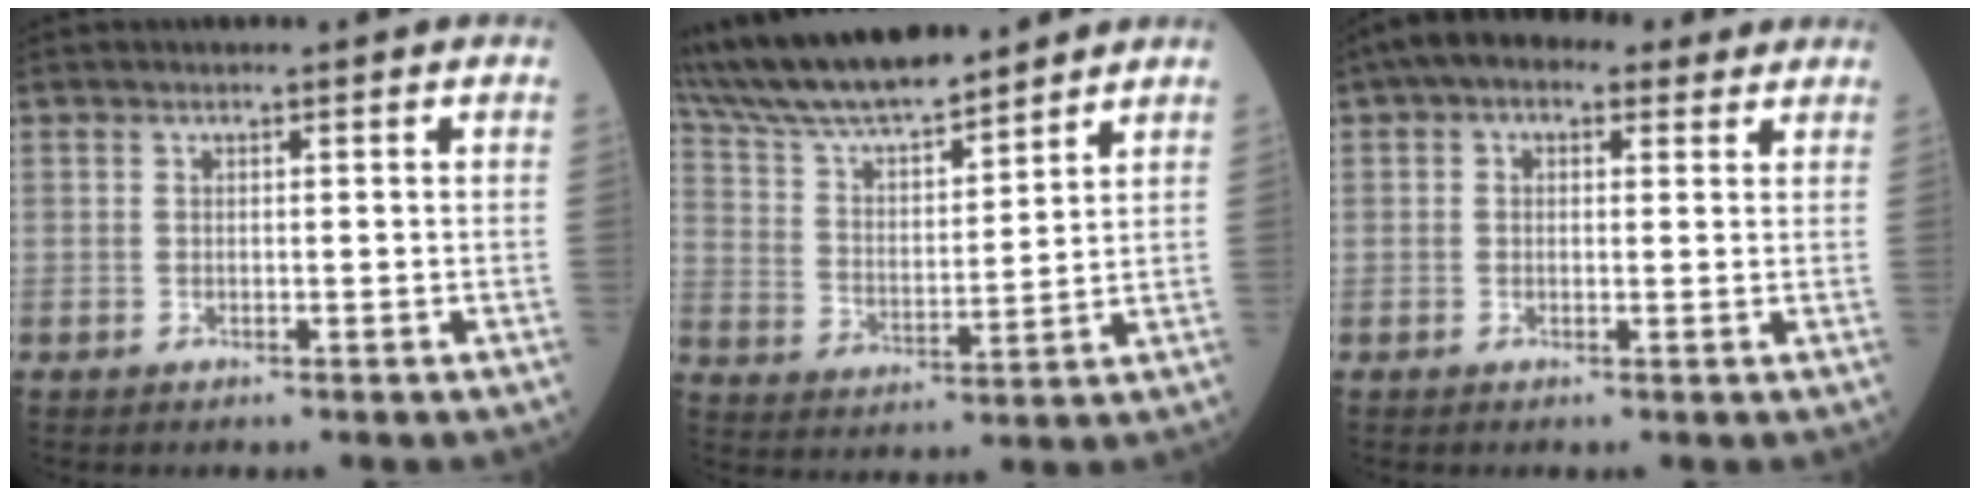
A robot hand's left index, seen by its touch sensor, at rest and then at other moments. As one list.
[{"total": 15.4, "force": [13.8, 2.4, 6.2], "torque": [-0.123, 0.019, 0.255]}, {"total": 6.6, "force": [4.0, 3.7, 3.8], "torque": [-0.060, 0.044, 0.058]}]